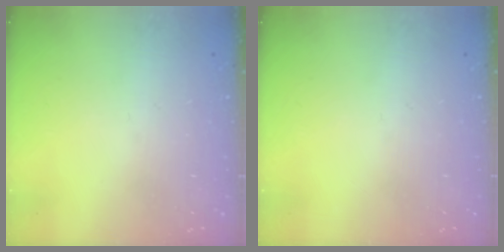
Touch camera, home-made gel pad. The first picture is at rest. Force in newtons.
{"total": 0.0}